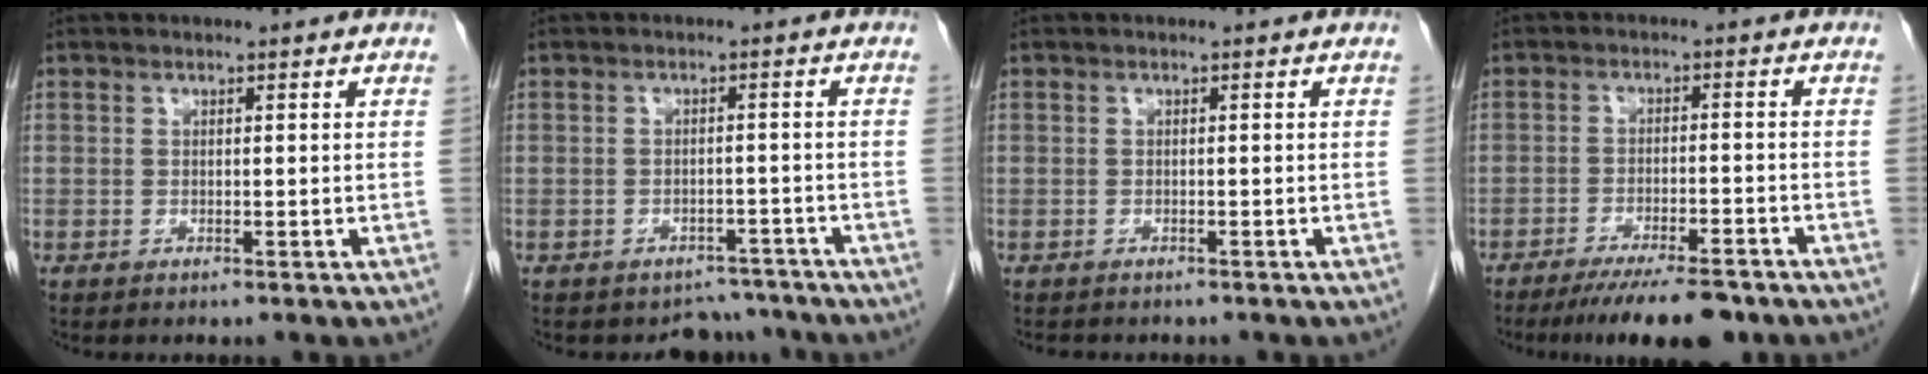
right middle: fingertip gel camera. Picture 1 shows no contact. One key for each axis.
{"total": 4.5, "fx": -3.8, "fy": 2.3, "fz": -0.8, "tx": 0.020, "ty": 0.024, "tz": -0.050}
{"total": 3.0, "fx": -2.6, "fy": 1.2, "fz": 1.0, "tx": -0.019, "ty": -0.005, "tz": -0.030}
{"total": 10.6, "fx": -8.6, "fy": 1.9, "fz": 5.8, "tx": -0.081, "ty": -0.015, "tz": -0.131}